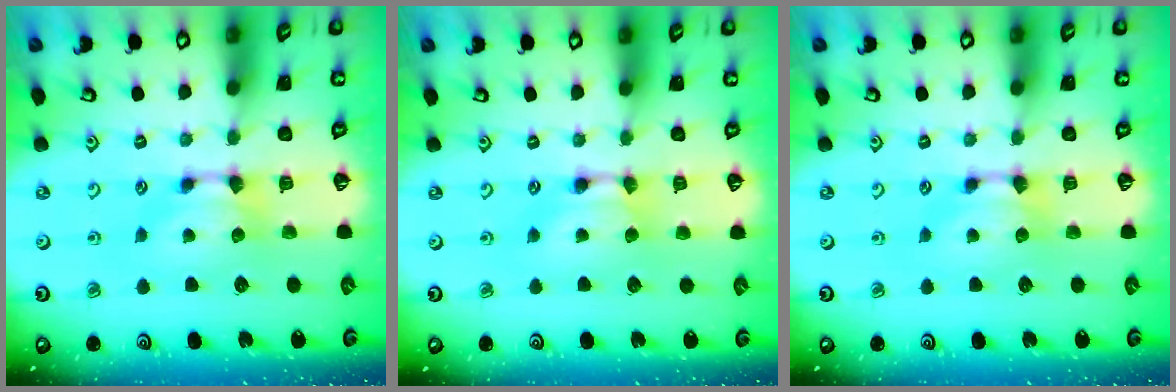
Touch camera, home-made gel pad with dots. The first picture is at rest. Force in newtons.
{"total": 1.5, "press": 1.5, "slide": 0.2}
{"total": 0.0}